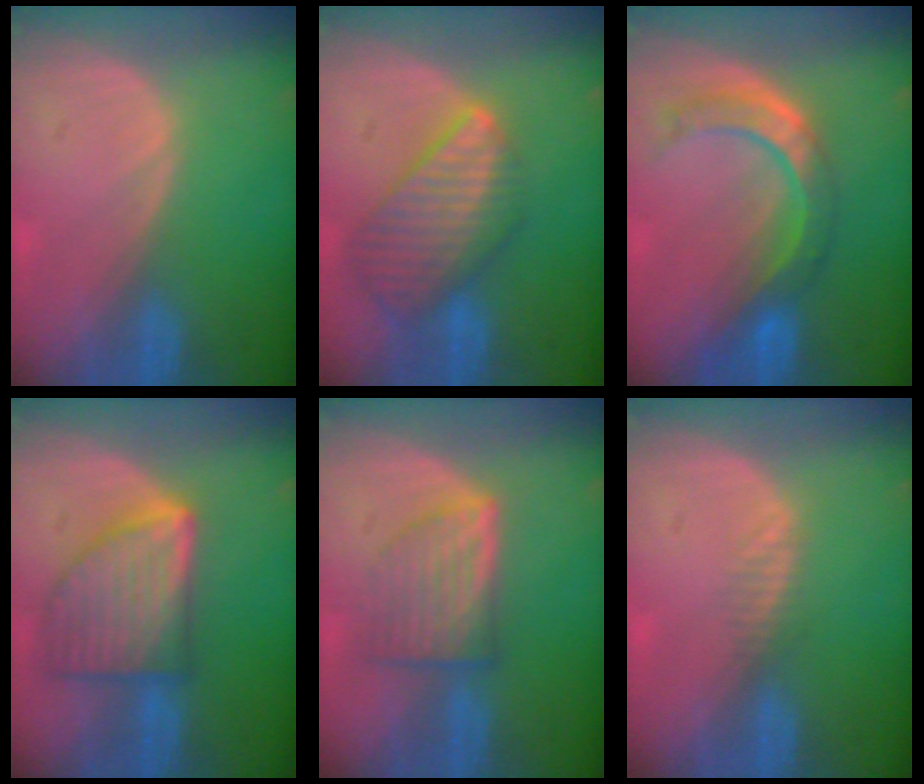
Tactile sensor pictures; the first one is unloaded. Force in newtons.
{"total": 9.4, "press": 8.2, "slide": 4.6}
{"total": 7.9, "press": 7.2, "slide": 3.3}
{"total": 9.1, "press": 9.1, "slide": 0.4}
{"total": 6.6, "press": 6.1, "slide": 2.5}
{"total": 1.3, "press": 1.1, "slide": 0.7}